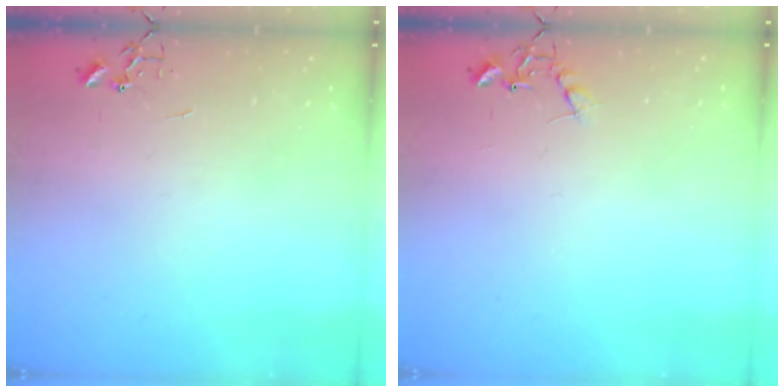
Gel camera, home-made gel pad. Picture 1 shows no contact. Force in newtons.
{"total": 6.8, "press": 6.8, "slide": 0.3}